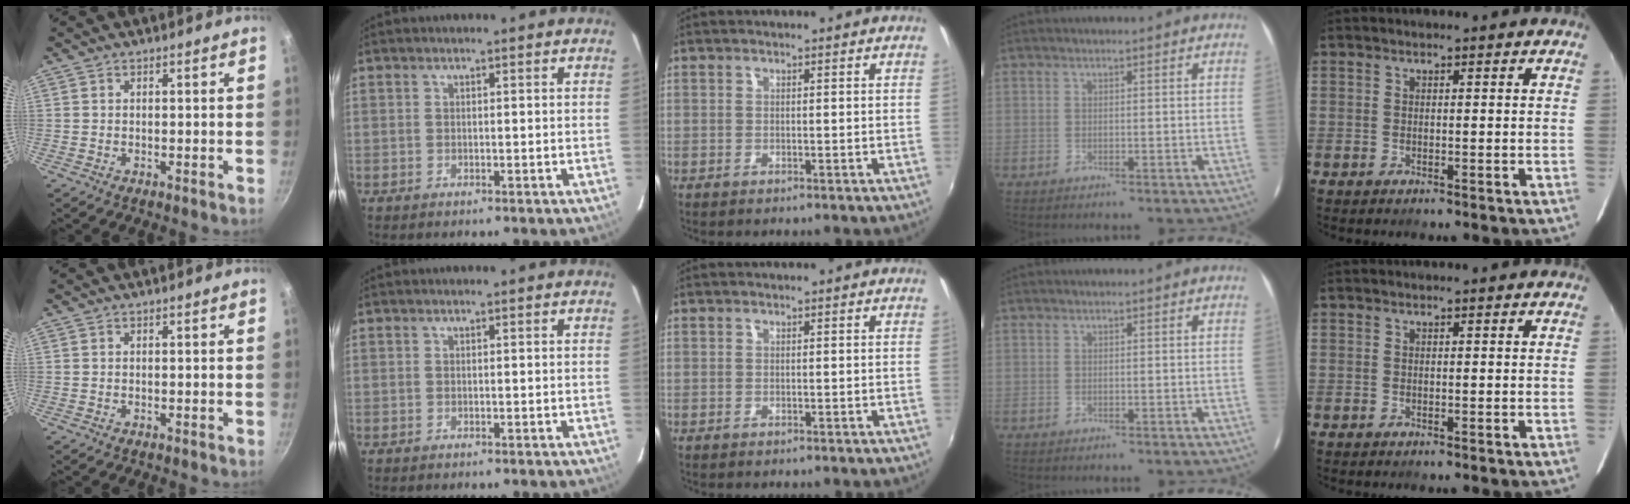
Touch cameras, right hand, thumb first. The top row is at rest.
{}